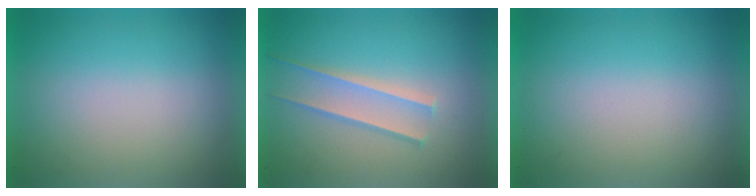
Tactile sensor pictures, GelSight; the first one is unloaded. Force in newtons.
{"total": 1.6}
{"total": 0.0}